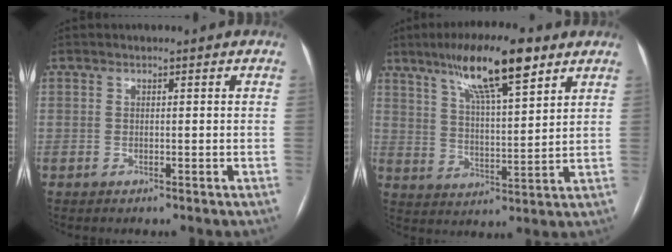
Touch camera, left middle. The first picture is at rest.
{"total": 13.7, "force": [8.6, 2.2, 10.4], "torque": [-0.183, 0.013, 0.148]}